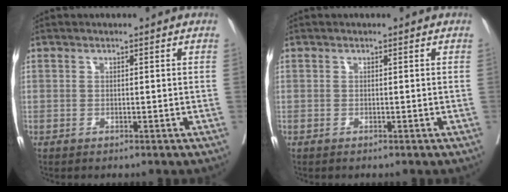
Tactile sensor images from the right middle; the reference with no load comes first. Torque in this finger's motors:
{"motor_torque": [0.18, -0.14, 0.04, 0.00]}